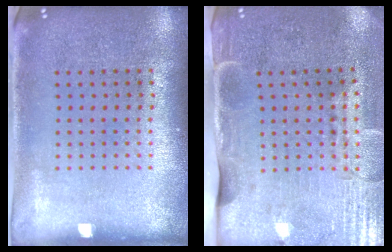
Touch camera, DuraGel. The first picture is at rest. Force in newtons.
{"total": 4.3, "press": 3.6, "slide": 2.4}